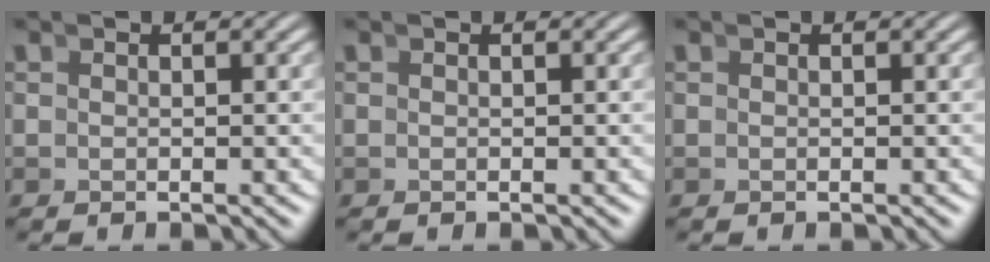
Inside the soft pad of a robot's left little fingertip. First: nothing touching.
{"total": 0.0}
{"total": 0.0}